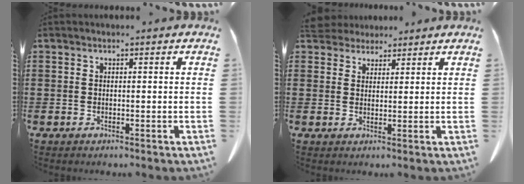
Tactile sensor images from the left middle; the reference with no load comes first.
{"total": 3.4, "force": [3.2, 1.1, 0.1], "torque": [-0.014, -0.003, 0.063]}